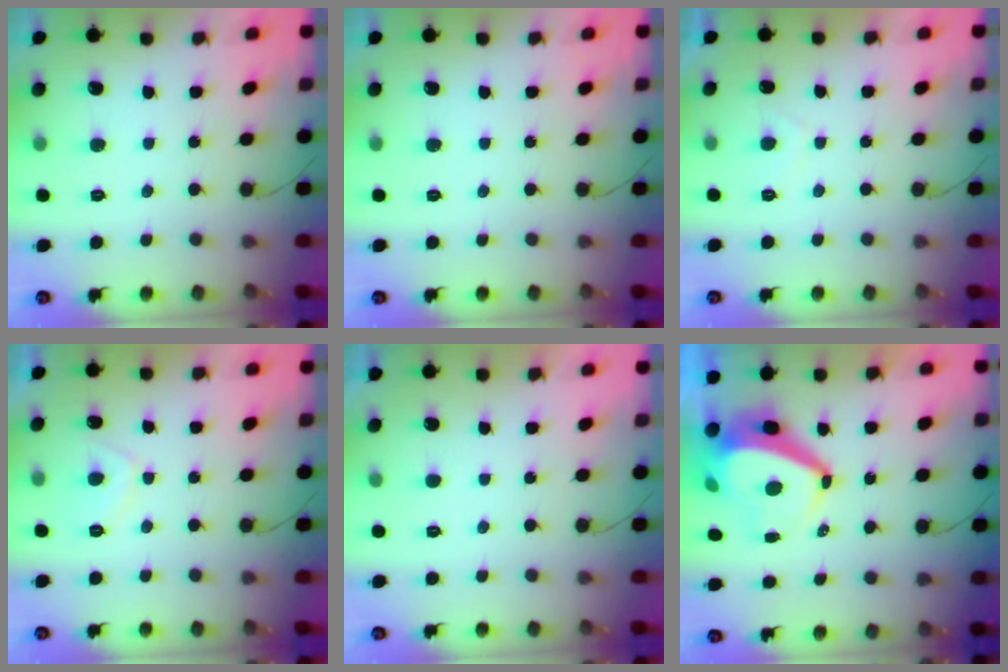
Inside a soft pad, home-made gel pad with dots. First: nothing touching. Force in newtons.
{"total": 0.0}
{"total": 1.6, "press": 1.6, "slide": 0.5}
{"total": 3.9, "press": 3.8, "slide": 0.7}
{"total": 2.1, "press": 2.1, "slide": 0.4}
{"total": 6.6, "press": 6.6, "slide": 0.5}